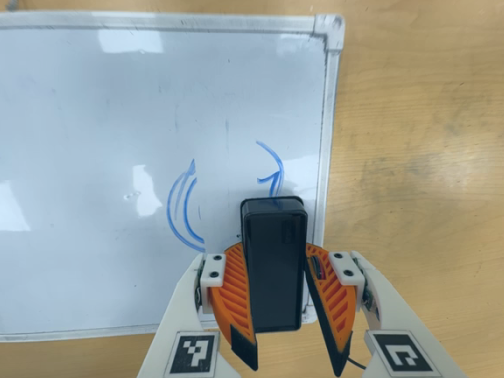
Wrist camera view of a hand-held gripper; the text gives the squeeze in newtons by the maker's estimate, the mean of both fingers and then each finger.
{"total": 6.9, "left": 7.4, "right": 6.5}